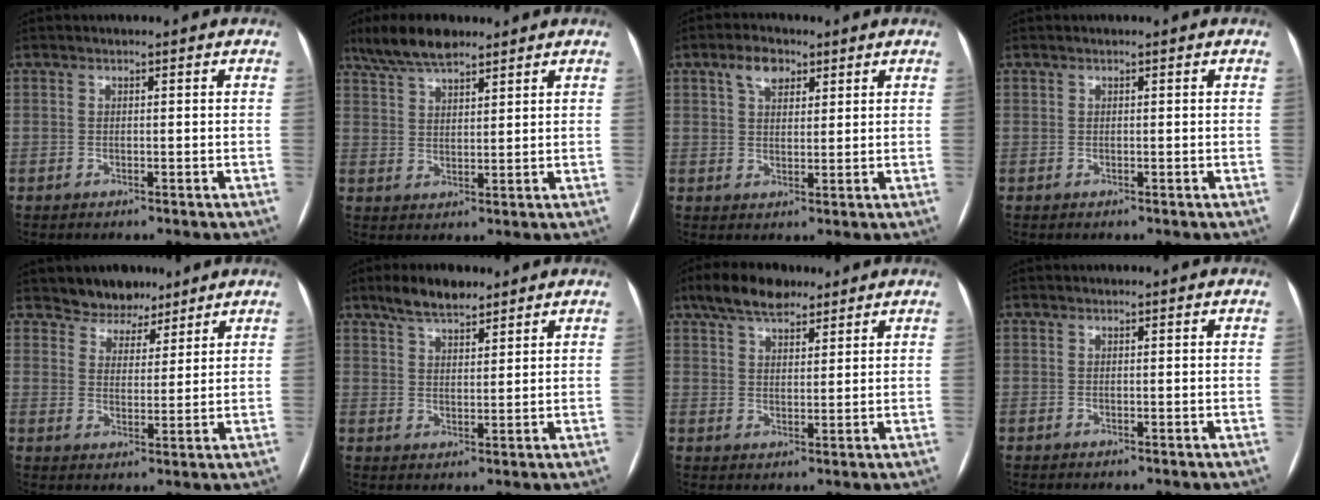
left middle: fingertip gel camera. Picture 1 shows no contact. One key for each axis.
{"total": 7.6, "fx": 6.1, "fy": 2.1, "fz": 4.1, "tx": -0.081, "ty": 0.016, "tz": 0.114}
{"total": 4.5, "fx": 2.6, "fy": 2.6, "fz": 2.7, "tx": -0.052, "ty": 0.015, "tz": 0.048}
{"total": 0.0}
{"total": 5.8, "fx": 4.8, "fy": 3.1, "fz": 0.6, "tx": -0.005, "ty": 0.005, "tz": 0.079}
{"total": 6.3, "fx": 5.0, "fy": 2.1, "fz": 3.2, "tx": -0.063, "ty": 0.011, "tz": 0.091}
{"total": 8.2, "fx": 6.1, "fy": 3.4, "fz": 4.3, "tx": -0.079, "ty": 0.020, "tz": 0.107}
{"total": 0.0}